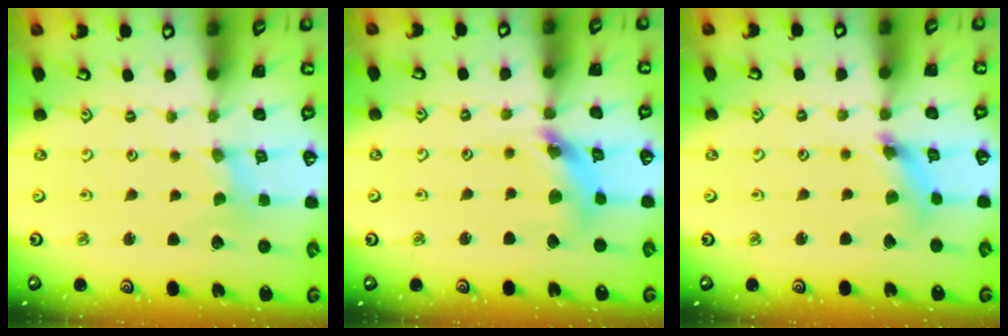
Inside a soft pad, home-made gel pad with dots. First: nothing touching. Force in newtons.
{"total": 11.1, "press": 11.0, "slide": 1.1}
{"total": 6.3, "press": 6.3, "slide": 0.7}